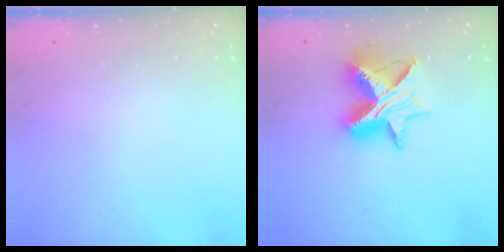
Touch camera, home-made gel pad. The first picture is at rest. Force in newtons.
{"total": 12.6, "press": 12.6, "slide": 1.0}